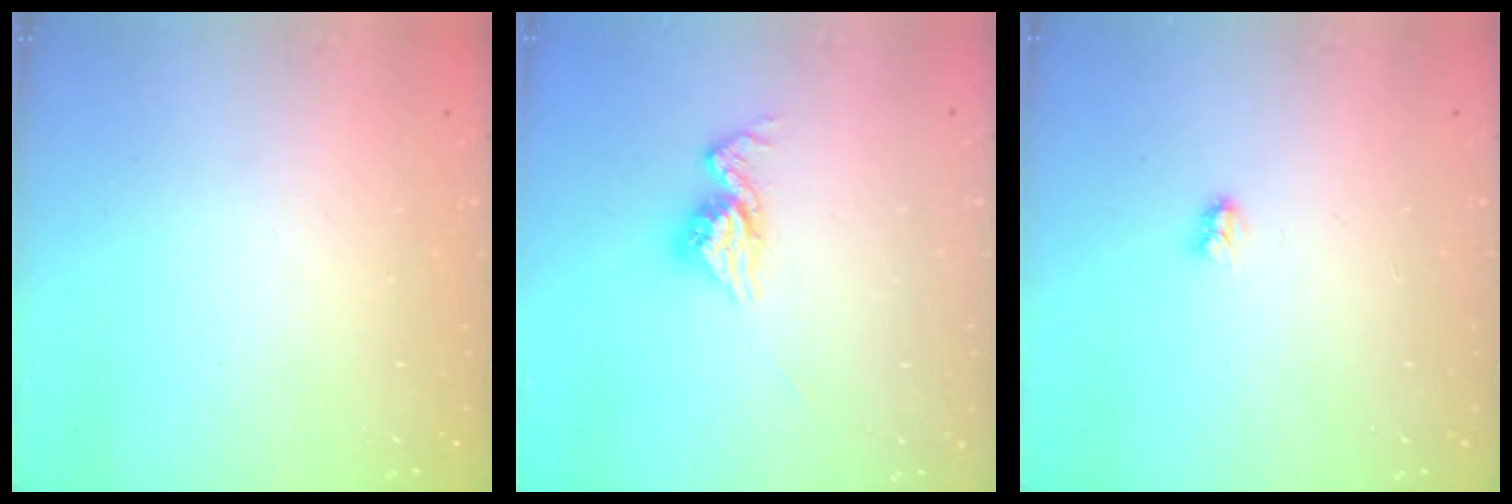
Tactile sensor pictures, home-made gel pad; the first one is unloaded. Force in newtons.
{"total": 12.4, "press": 12.3, "slide": 1.0}
{"total": 2.9, "press": 2.9, "slide": 0.3}